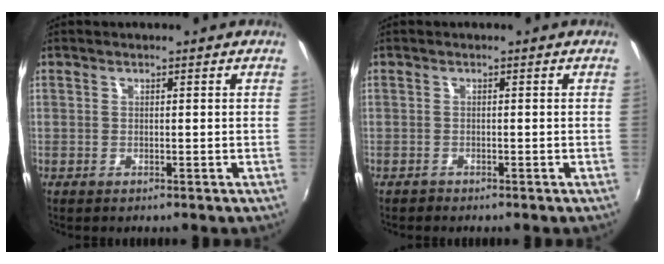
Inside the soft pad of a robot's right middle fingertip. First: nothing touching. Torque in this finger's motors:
{"motor_torque": [-0.25, -0.07, -0.06, 0.00]}